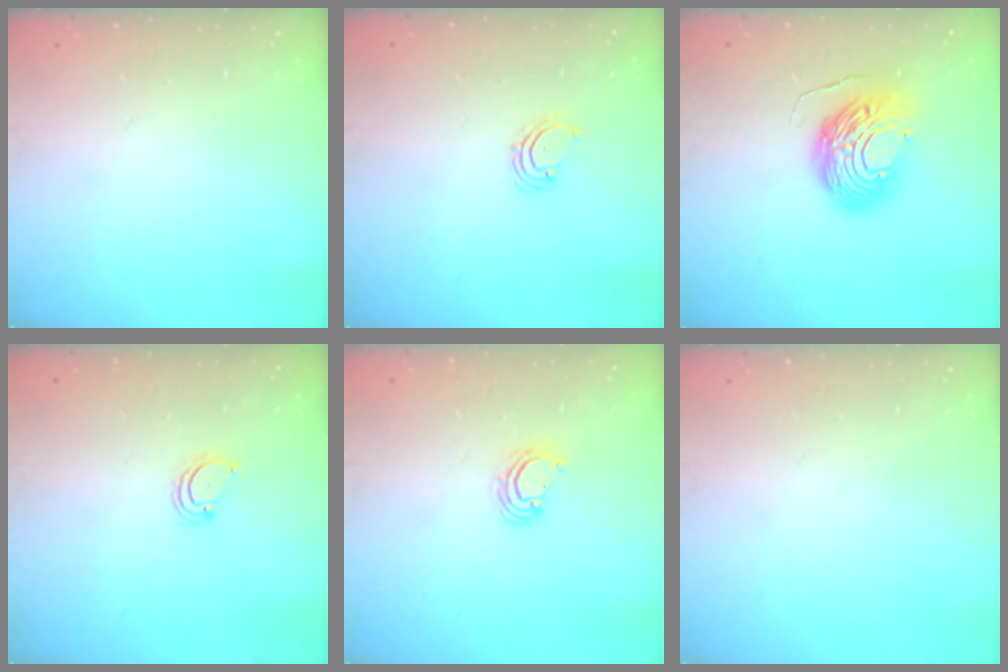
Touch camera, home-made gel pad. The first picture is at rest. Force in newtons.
{"total": 2.3, "press": 2.3, "slide": 0.5}
{"total": 13.1, "press": 13.1, "slide": 1.3}
{"total": 2.9, "press": 2.9, "slide": 0.3}
{"total": 3.5, "press": 3.5, "slide": 0.3}
{"total": 0.0}